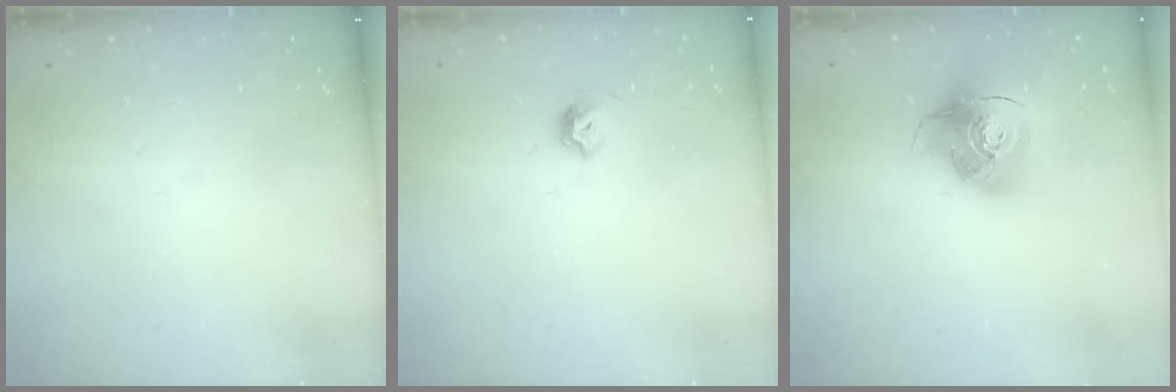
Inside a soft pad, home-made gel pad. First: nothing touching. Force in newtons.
{"total": 6.1, "press": 6.0, "slide": 1.1}
{"total": 14.5, "press": 14.4, "slide": 1.9}